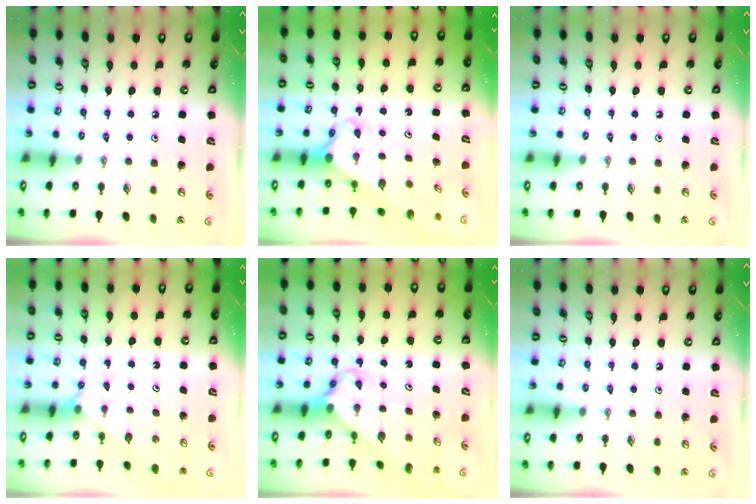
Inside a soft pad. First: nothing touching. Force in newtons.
{"total": 2.4, "press": 2.4, "slide": 0.2}
{"total": 0.0}
{"total": 2.9, "press": 2.8, "slide": 0.3}
{"total": 2.5, "press": 2.5, "slide": 0.2}
{"total": 0.0}